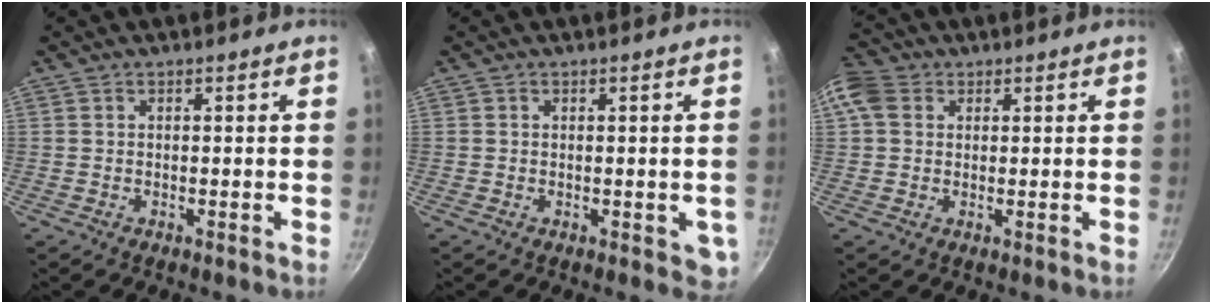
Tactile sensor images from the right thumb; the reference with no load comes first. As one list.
[{"total": 3.3, "force": [-0.4, 2.2, 2.5], "torque": [-0.024, -0.002, -0.003]}, {"total": 6.1, "force": [1.6, 5.0, 3.1], "torque": [-0.047, 0.009, 0.016]}]